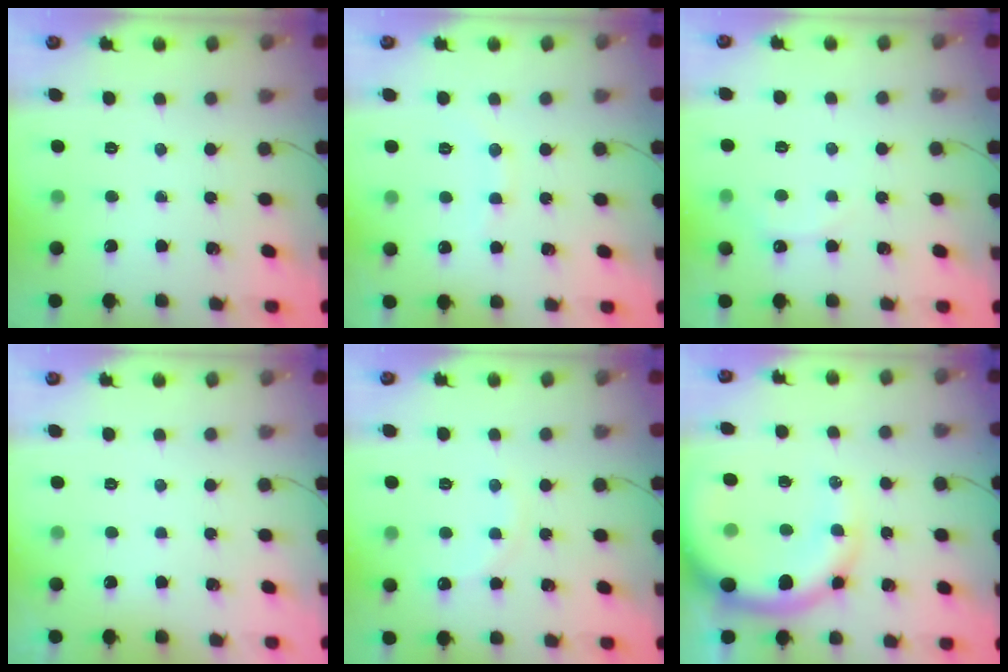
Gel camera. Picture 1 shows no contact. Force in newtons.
{"total": 6.7, "press": 6.6, "slide": 1.1}
{"total": 4.4, "press": 4.4, "slide": 0.7}
{"total": 2.9, "press": 2.9, "slide": 0.1}
{"total": 5.8, "press": 5.6, "slide": 1.4}
{"total": 15.1, "press": 14.7, "slide": 3.2}